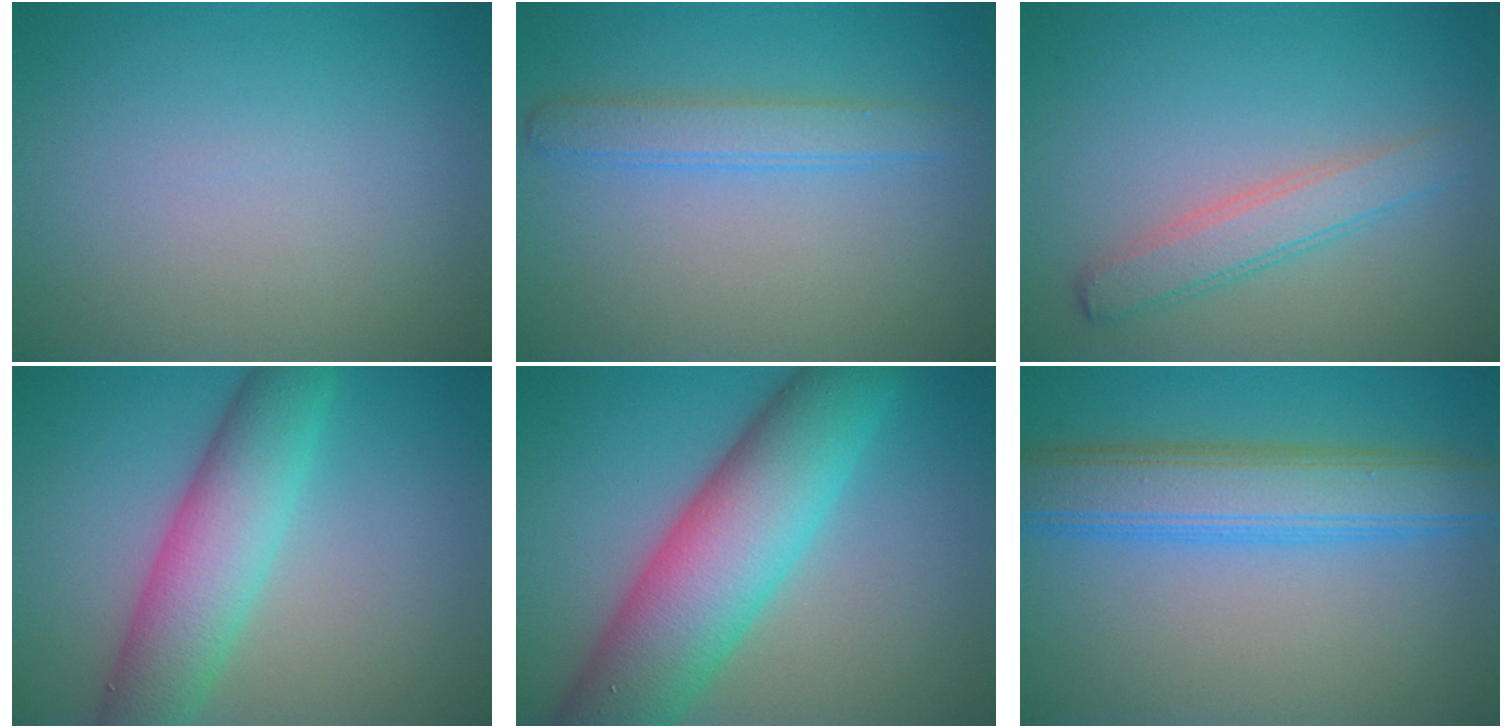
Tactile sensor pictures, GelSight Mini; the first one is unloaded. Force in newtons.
{"total": 2.5, "press": 2.5, "slide": 0.1}
{"total": 2.9, "press": 2.9, "slide": 0.1}
{"total": 6.8, "press": 6.8, "slide": 0.3}
{"total": 10.7, "press": 10.7, "slide": 0.2}
{"total": 7.5, "press": 7.5, "slide": 0.1}